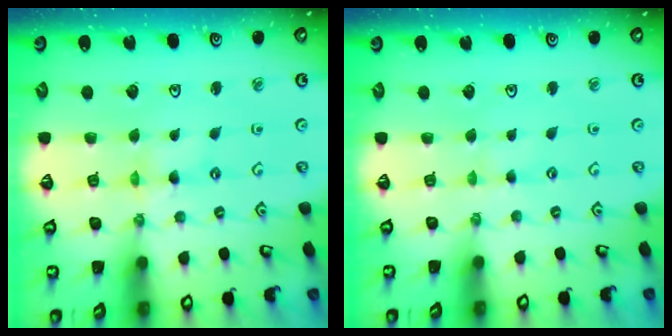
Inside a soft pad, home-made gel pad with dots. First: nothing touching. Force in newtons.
{"total": 0.0}